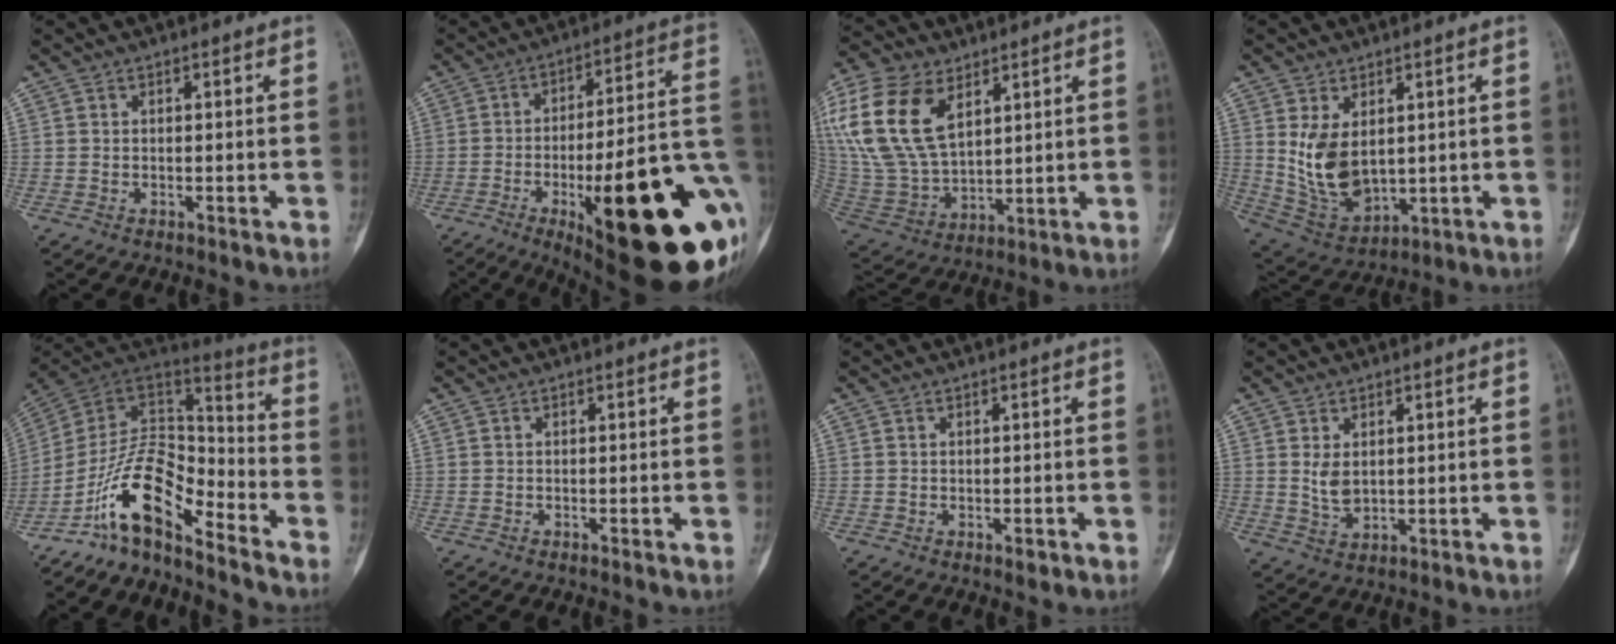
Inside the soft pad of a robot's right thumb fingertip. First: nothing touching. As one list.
[{"total": 34.3, "force": [-10.0, 10.0, 31.2], "torque": [-0.353, 0.022, -0.134]}, {"total": 21.6, "force": [8.9, 12.9, 14.9], "torque": [-0.317, -0.021, 0.178]}, {"total": 11.2, "force": [1.9, 7.1, 8.4], "torque": [-0.139, -0.018, 0.062]}, {"total": 14.3, "force": [-9.8, 5.6, 8.8], "torque": [-0.140, 0.106, -0.186]}, {"total": 0.0}, {"total": 0.9, "force": [-0.5, 0.5, 0.6], "torque": [-0.008, -0.001, -0.006]}, {"total": 3.9, "force": [0.8, 2.5, 2.9], "torque": [-0.048, -0.012, 0.024]}]